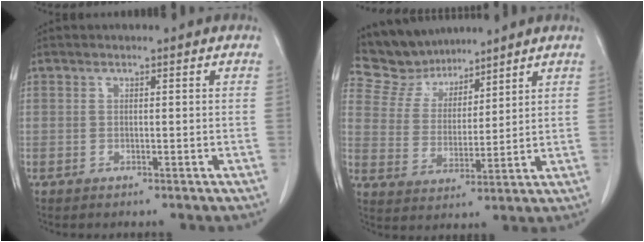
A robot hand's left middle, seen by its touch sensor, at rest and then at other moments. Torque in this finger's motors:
{"motor_torque": [0.06, -0.17, 0.02, -0.05]}